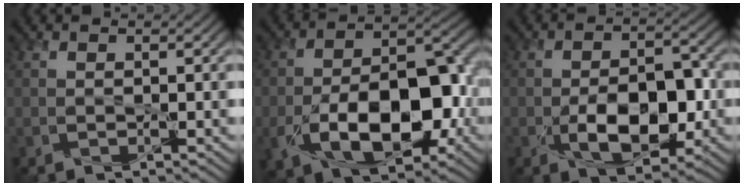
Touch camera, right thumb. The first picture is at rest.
{"total": 13.1, "force": [-3.9, 7.7, 9.9], "torque": [-0.174, -0.015, -0.060]}
{"total": 8.6, "force": [-2.1, 4.8, 6.8], "torque": [-0.113, -0.008, -0.032]}